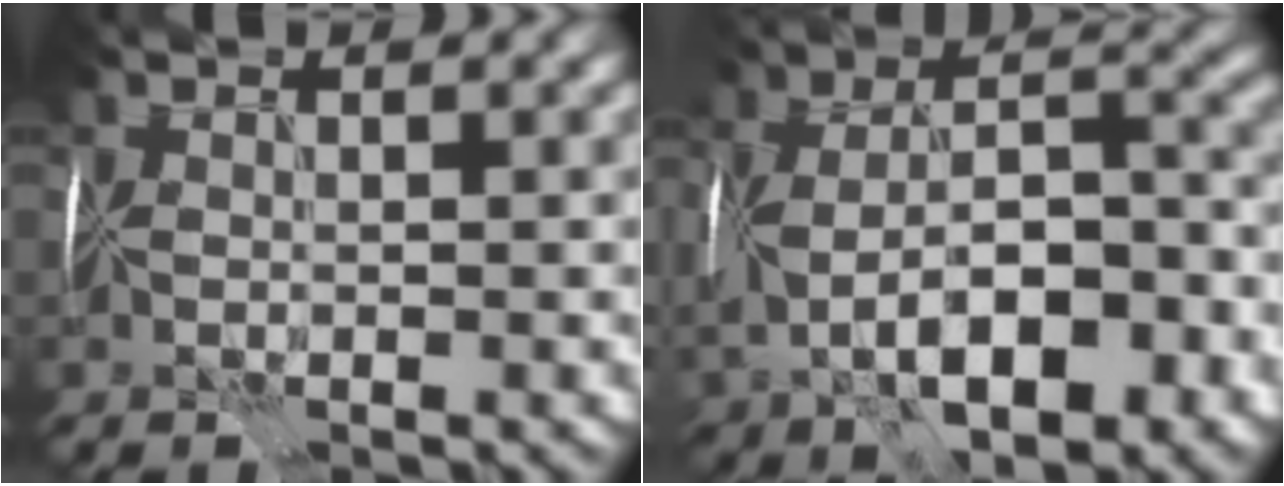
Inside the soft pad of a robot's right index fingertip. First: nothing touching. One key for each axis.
{"total": 10.8, "fx": -2.7, "fy": 6.1, "fz": 8.5, "tx": -0.152, "ty": -0.002, "tz": -0.044}